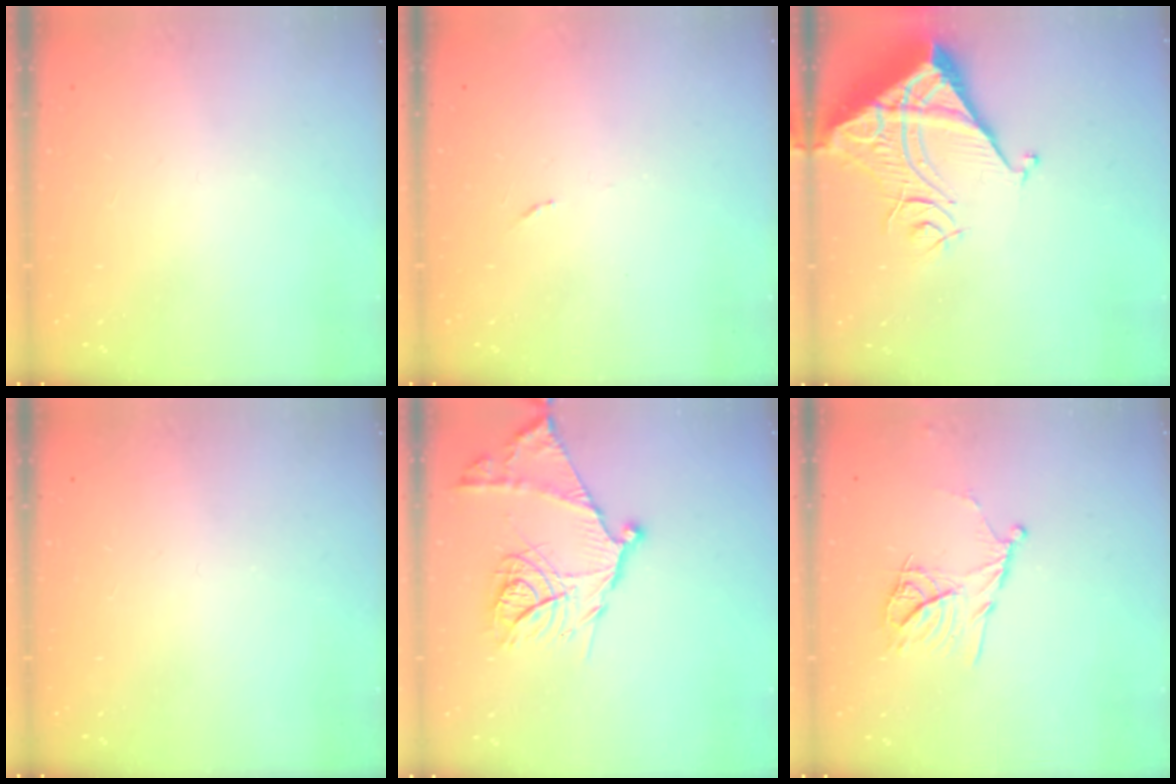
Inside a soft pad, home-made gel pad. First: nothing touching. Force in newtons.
{"total": 4.6, "press": 4.6, "slide": 0.6}
{"total": 10.3, "press": 10.3, "slide": 1.3}
{"total": 0.0}
{"total": 18.1, "press": 18.0, "slide": 1.6}
{"total": 11.8, "press": 11.8, "slide": 0.9}